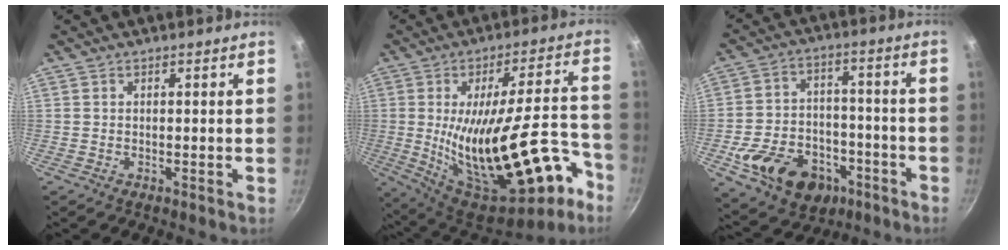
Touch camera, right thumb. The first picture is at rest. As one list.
[{"total": 28.5, "force": [-8.5, 11.8, 24.5], "torque": [-0.350, 0.033, -0.096]}, {"total": 17.6, "force": [-7.9, 12.4, 9.8], "torque": [-0.144, 0.056, -0.115]}]